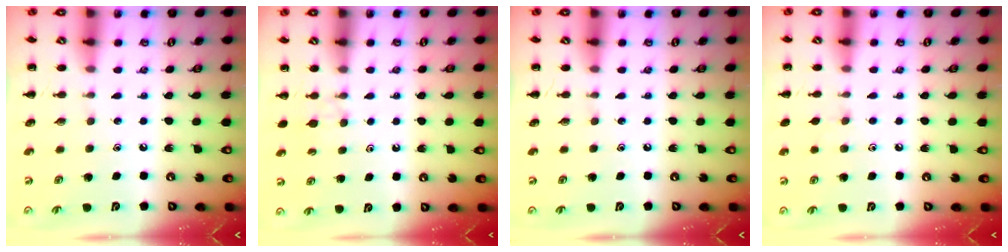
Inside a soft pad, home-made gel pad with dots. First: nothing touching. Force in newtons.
{"total": 4.2, "press": 3.9, "slide": 1.4}
{"total": 0.0}
{"total": 3.5, "press": 3.2, "slide": 1.3}